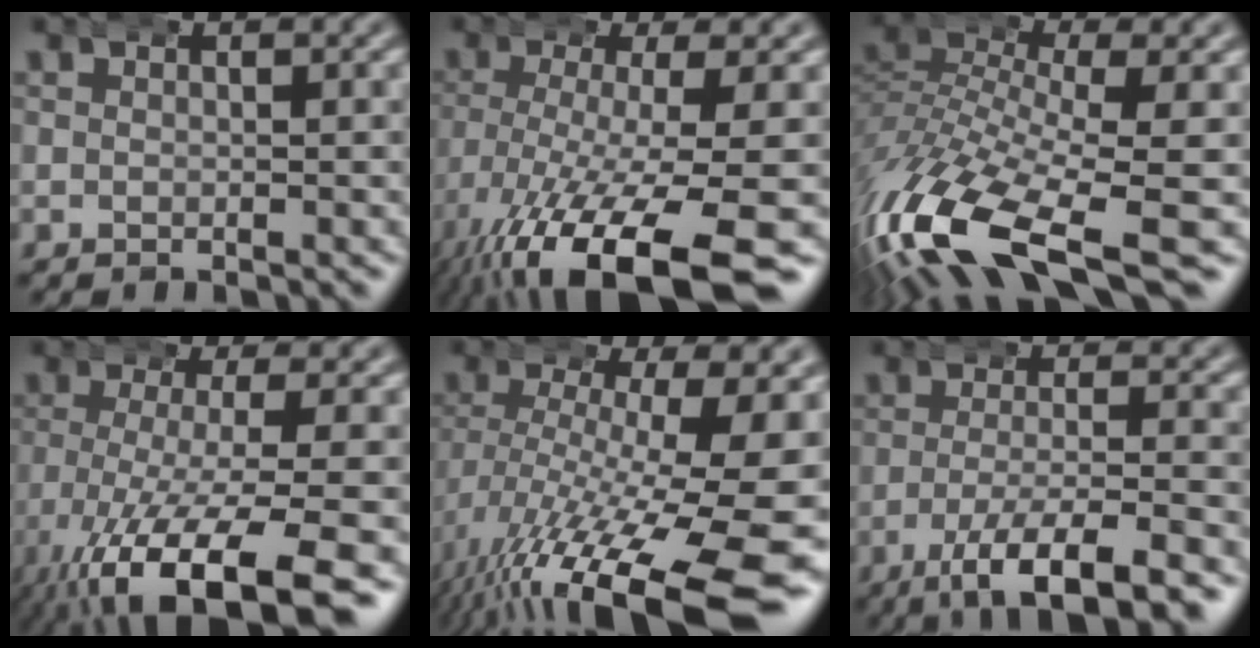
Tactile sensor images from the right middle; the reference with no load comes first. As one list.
[{"total": 11.2, "force": [-6.3, 3.9, 8.4], "torque": [-0.164, -0.048, -0.069]}, {"total": 10.1, "force": [-5.2, 4.7, 7.3], "torque": [-0.178, -0.048, -0.064]}, {"total": 10.9, "force": [-5.9, 3.7, 8.4], "torque": [-0.161, -0.040, -0.064]}, {"total": 13.1, "force": [-5.3, 4.9, 10.9], "torque": [-0.167, -0.036, -0.056]}, {"total": 8.1, "force": [-6.0, 1.7, 5.2], "torque": [-0.089, -0.026, -0.082]}]